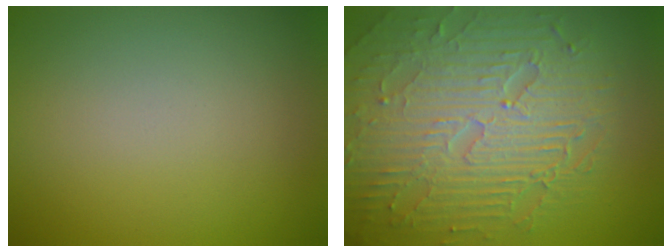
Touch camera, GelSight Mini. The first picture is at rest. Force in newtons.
{"total": 9.7, "press": 6.2, "slide": 7.4}